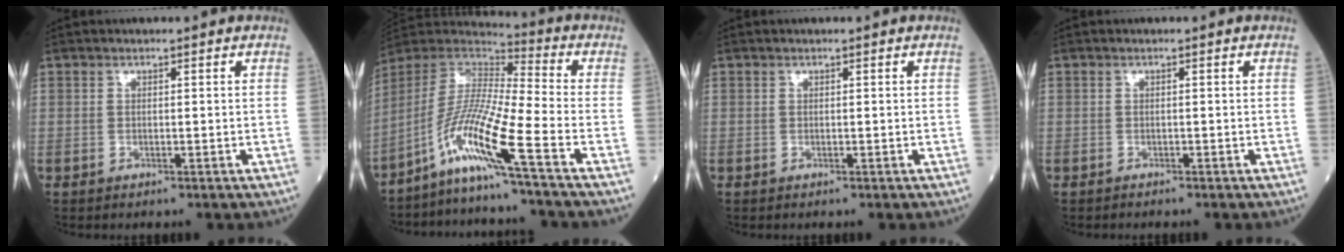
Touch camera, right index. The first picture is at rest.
{"total": 12.6, "force": [-7.6, -2.3, 9.9], "torque": [-0.202, -0.007, -0.150]}
{"total": 0.0}
{"total": 0.6, "force": [-0.5, 0.2, -0.1], "torque": [-0.006, 0.000, -0.012]}